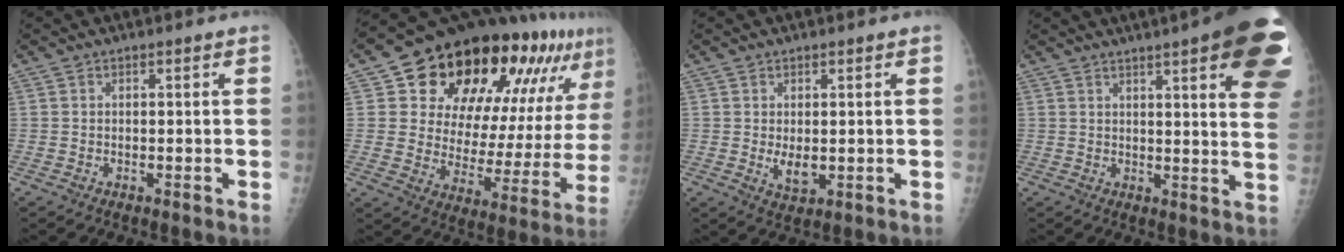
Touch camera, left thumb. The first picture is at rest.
{"total": 28.1, "force": [16.3, 13.1, 18.7], "torque": [-0.245, -0.031, 0.235]}
{"total": 3.7, "force": [0.0, 2.2, 3.0], "torque": [-0.040, -0.008, 0.008]}
{"total": 21.6, "force": [11.0, 4.4, 18.1], "torque": [-0.180, -0.020, 0.123]}